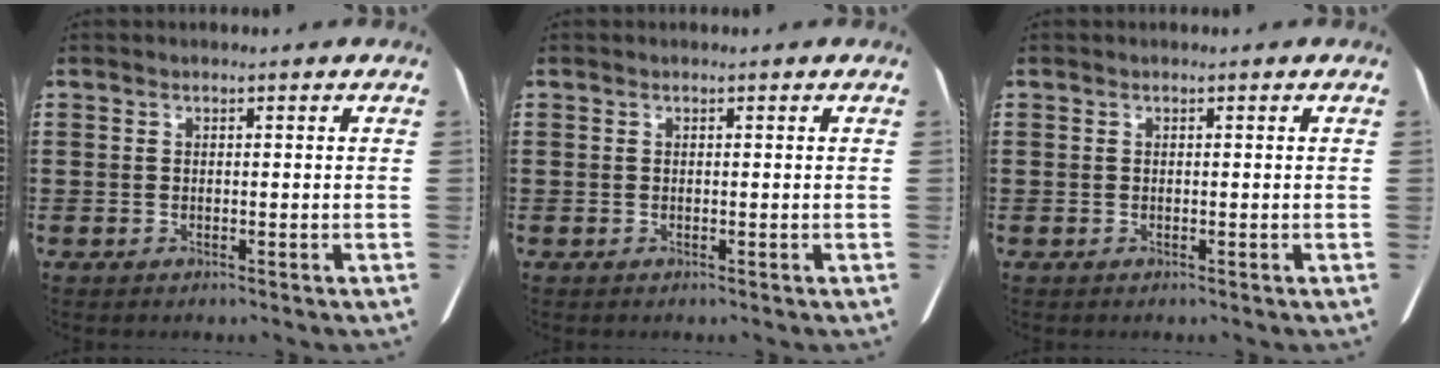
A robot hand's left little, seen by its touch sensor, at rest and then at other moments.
{"total": 0.0}
{"total": 0.0}